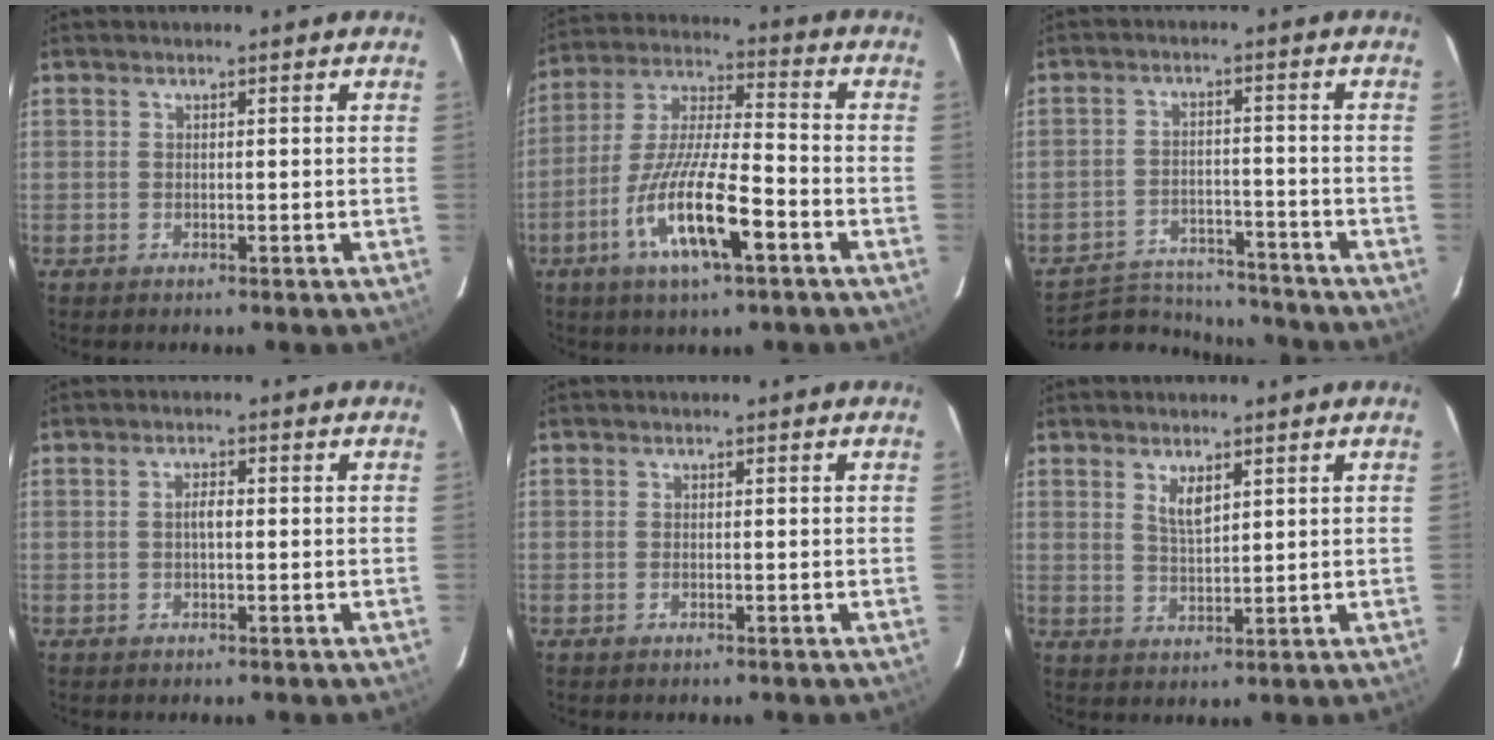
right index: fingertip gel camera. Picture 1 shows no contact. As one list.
[{"total": 15.3, "force": [-6.9, 3.1, 13.2], "torque": [-0.270, -0.015, -0.133]}, {"total": 13.3, "force": [-12.6, 3.4, 2.6], "torque": [-0.075, 0.015, -0.183]}, {"total": 1.8, "force": [-0.1, 0.6, 1.6], "torque": [-0.031, 0.006, -0.004]}, {"total": 0.0}, {"total": 3.7, "force": [2.0, 1.4, 2.8], "torque": [-0.051, -0.003, 0.039]}]